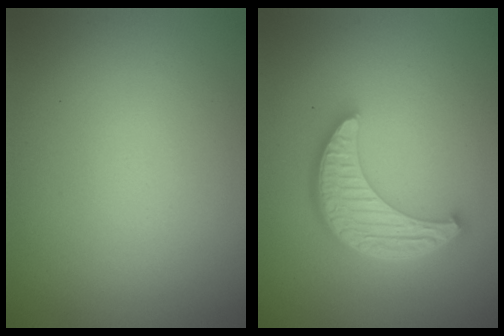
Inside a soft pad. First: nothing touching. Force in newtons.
{"total": 5.7, "press": 4.3, "slide": 3.7}